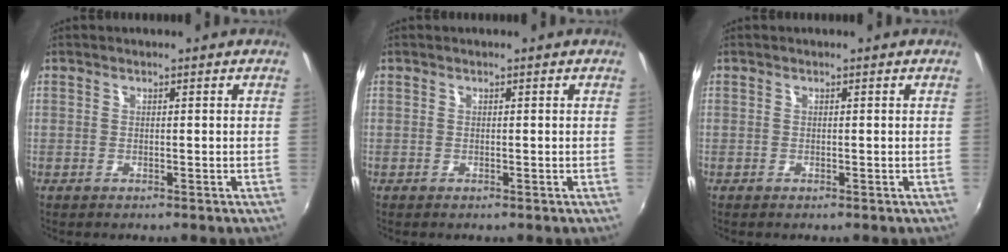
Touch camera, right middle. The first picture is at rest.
{"total": 0.0}
{"total": 0.0}